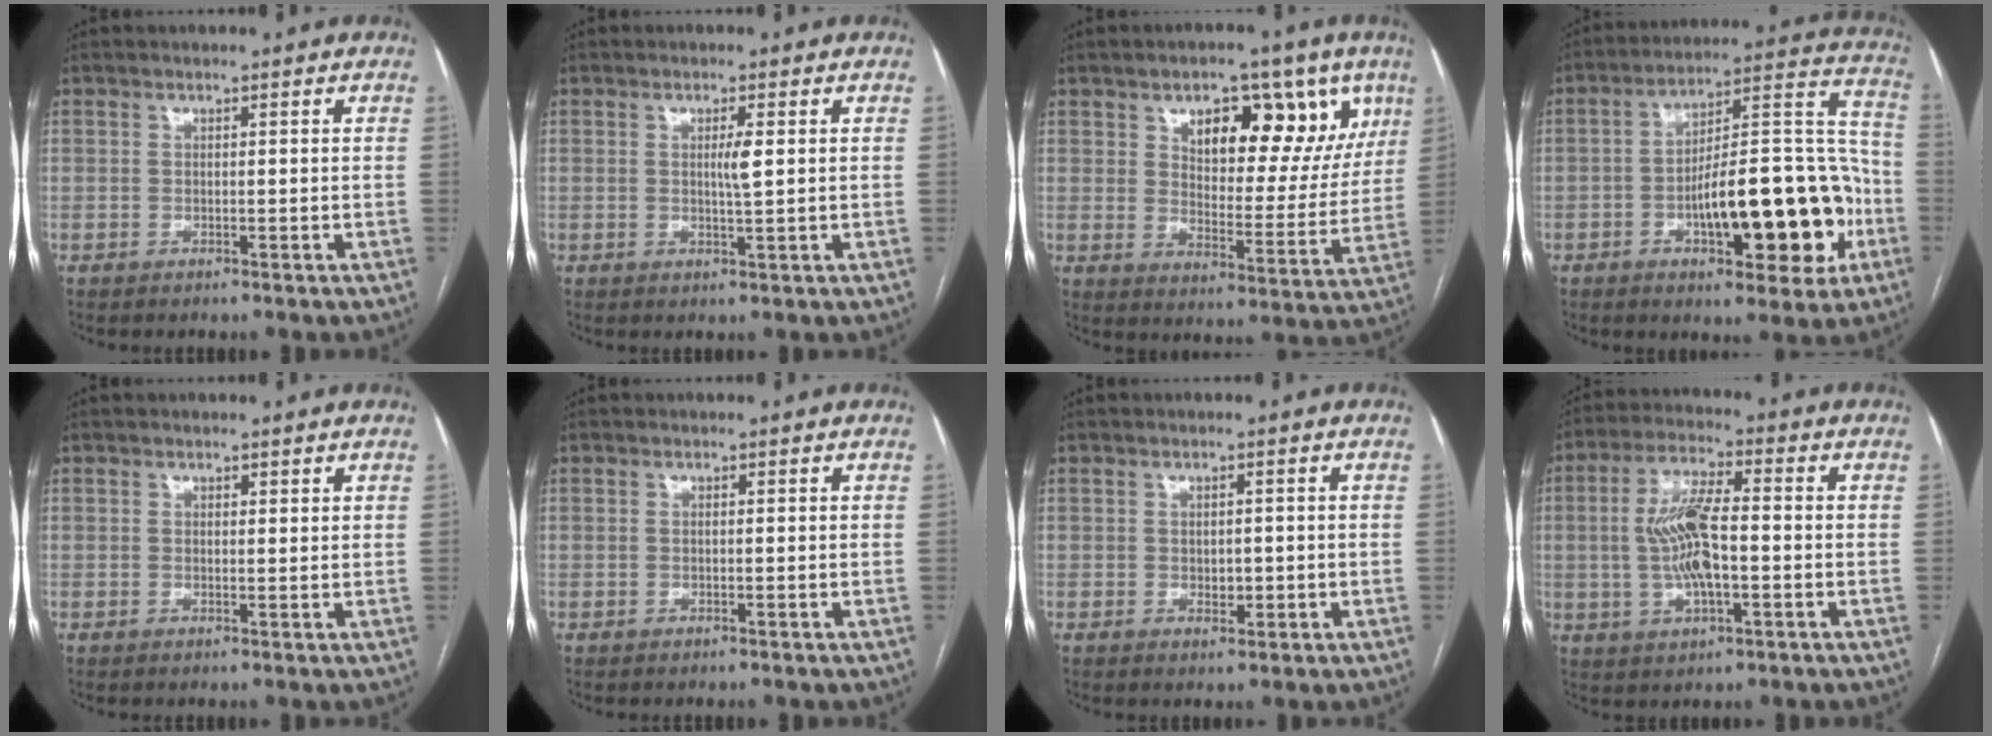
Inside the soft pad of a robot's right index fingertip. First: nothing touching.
{"total": 2.3, "force": [0.4, 0.0, 2.3], "torque": [-0.042, -0.002, 0.006]}
{"total": 15.1, "force": [7.9, 7.7, 10.4], "torque": [-0.121, 0.008, 0.117]}
{"total": 20.1, "force": [-6.2, 6.1, 18.2], "torque": [-0.245, 0.038, -0.078]}
{"total": 0.8, "force": [0.7, 0.3, 0.3], "torque": [-0.005, -0.003, 0.008]}
{"total": 0.0}
{"total": 1.9, "force": [-0.2, 1.3, 1.4], "torque": [-0.018, 0.000, 0.001]}
{"total": 9.8, "force": [-0.6, 2.9, 9.4], "torque": [-0.191, 0.008, -0.011]}